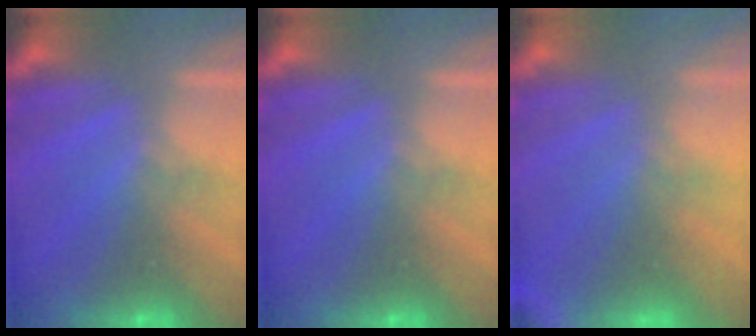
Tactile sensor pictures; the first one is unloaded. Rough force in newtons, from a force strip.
{"total": 0.0}
{"total": 2.9}